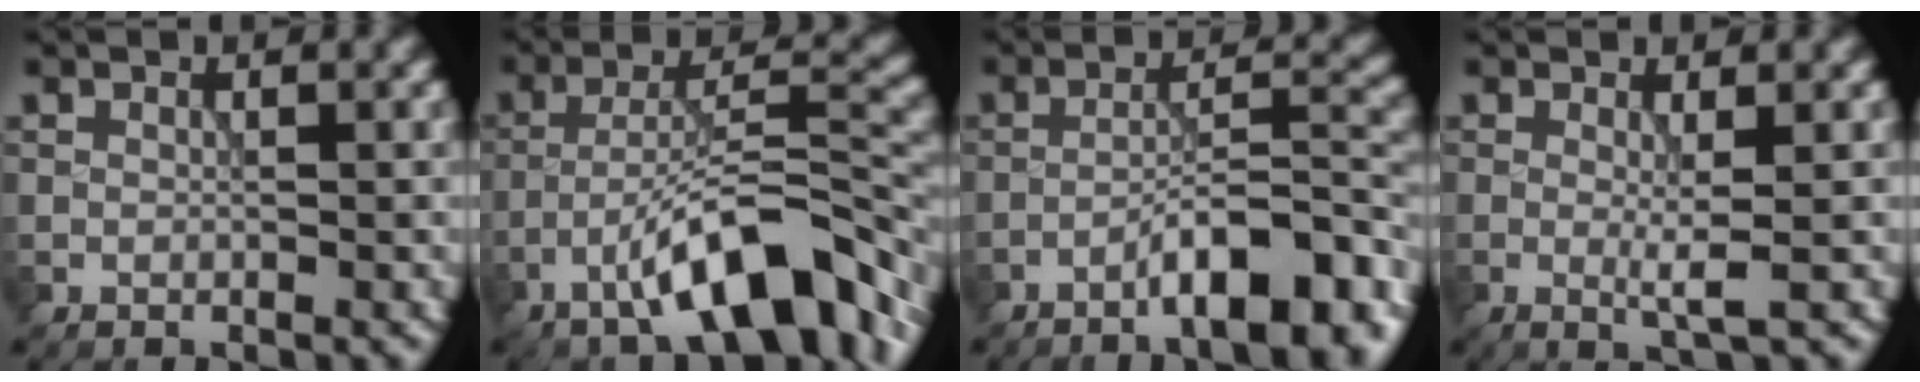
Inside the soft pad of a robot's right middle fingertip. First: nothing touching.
{"total": 10.3, "force": [-6.0, 2.5, 8.0], "torque": [-0.127, 0.015, -0.098]}
{"total": 9.0, "force": [-5.4, 2.2, 6.8], "torque": [-0.096, 0.011, -0.084]}
{"total": 2.0, "force": [-0.1, 0.1, 2.0], "torque": [-0.040, -0.008, -0.003]}